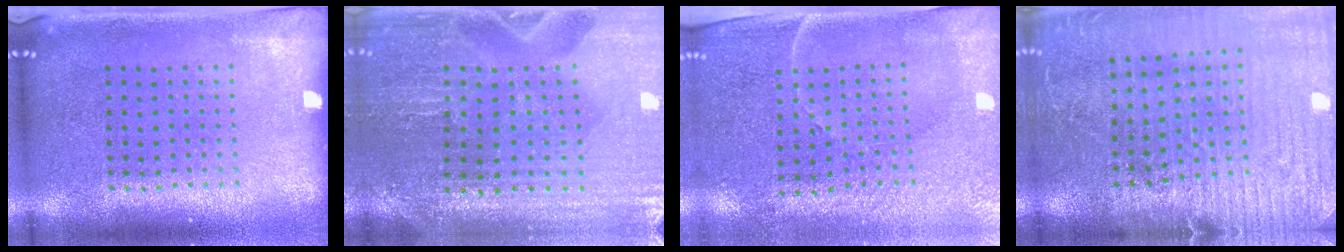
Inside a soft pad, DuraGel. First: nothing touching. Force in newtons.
{"total": 1.2, "press": 1.2, "slide": 0.0}
{"total": 3.3, "press": 3.1, "slide": 1.1}
{"total": 3.0, "press": 3.0, "slide": 0.4}